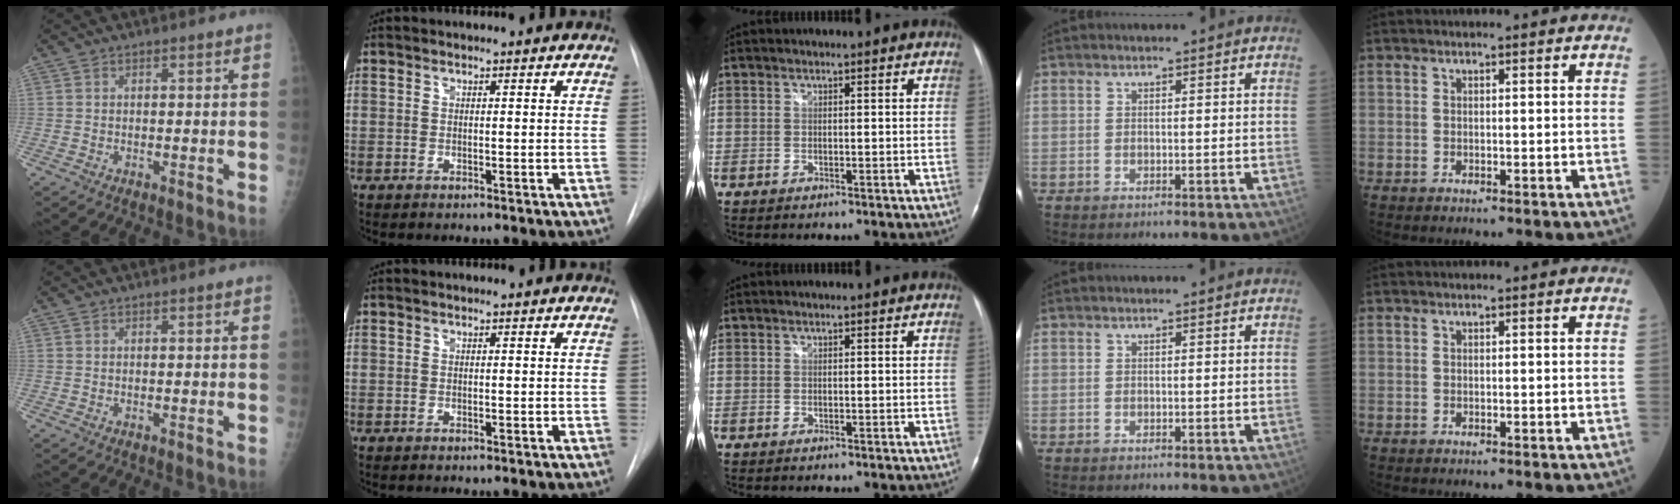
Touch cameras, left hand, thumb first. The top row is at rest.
{}